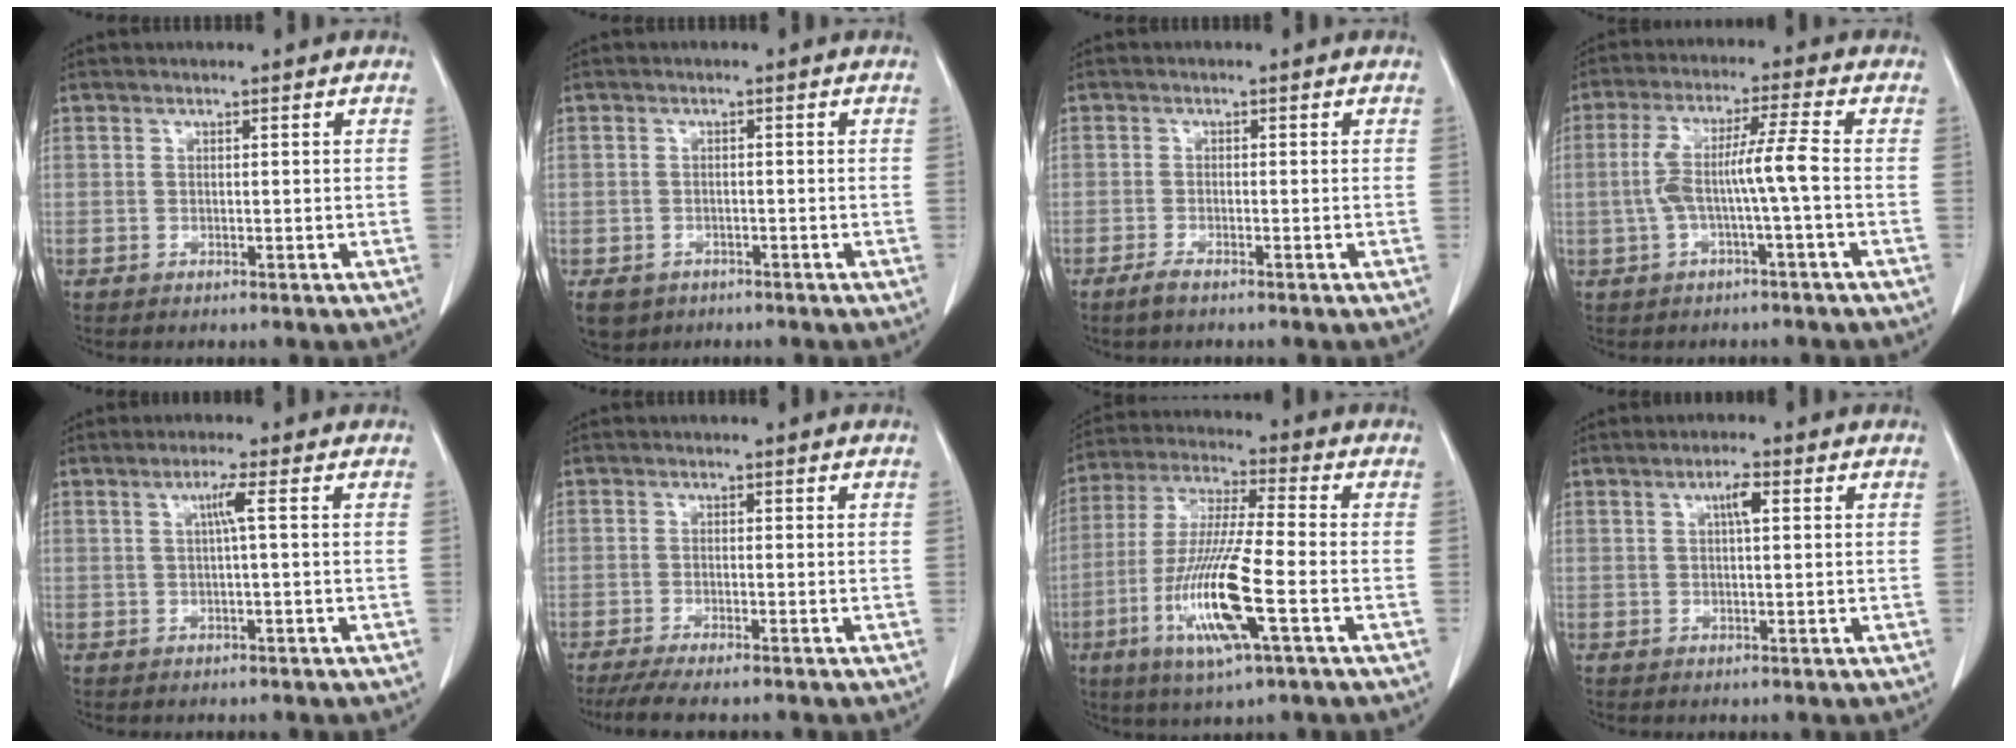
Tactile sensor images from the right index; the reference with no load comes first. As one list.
[{"total": 3.7, "force": [-1.8, 3.1, 0.8], "torque": [-0.012, -0.001, -0.023]}, {"total": 1.6, "force": [-1.2, 0.2, 1.0], "torque": [-0.025, -0.003, -0.024]}, {"total": 7.3, "force": [-1.1, -0.4, 7.2], "torque": [-0.148, 0.021, -0.019]}, {"total": 2.5, "force": [0.5, -0.5, 2.4], "torque": [-0.047, 0.003, 0.008]}, {"total": 5.8, "force": [-4.7, 0.7, 3.4], "torque": [-0.053, -0.012, -0.073]}, {"total": 14.9, "force": [-4.9, 0.9, 14.1], "torque": [-0.290, -0.020, -0.093]}, {"total": 2.9, "force": [1.0, 0.5, 2.7], "torque": [-0.048, 0.003, 0.015]}]